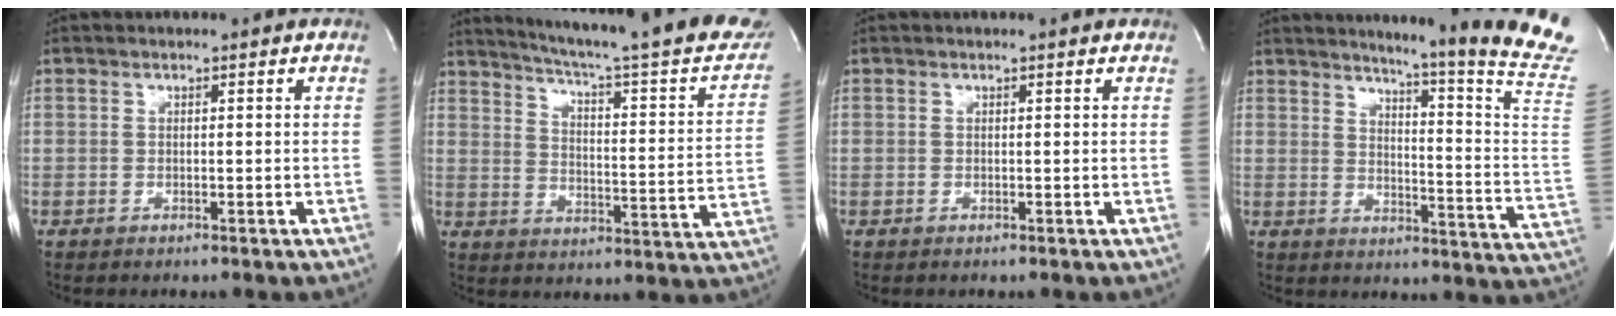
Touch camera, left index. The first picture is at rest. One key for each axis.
{"total": 27.9, "fx": 23.7, "fy": 2.0, "fz": 14.6, "tx": -0.215, "ty": -0.063, "tz": 0.293}
{"total": 1.6, "fx": 1.5, "fy": 0.1, "fz": 0.4, "tx": -0.014, "ty": 0.010, "tz": 0.015}
{"total": 21.4, "fx": 18.2, "fy": -3.0, "fz": 10.8, "tx": -0.155, "ty": -0.130, "tz": 0.216}